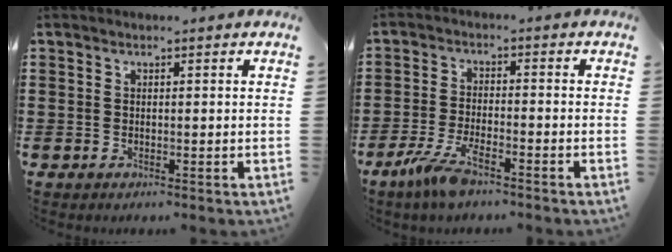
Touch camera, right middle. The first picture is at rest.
{"total": 5.9, "force": [-4.0, 1.0, 4.2], "torque": [-0.102, -0.015, -0.078]}